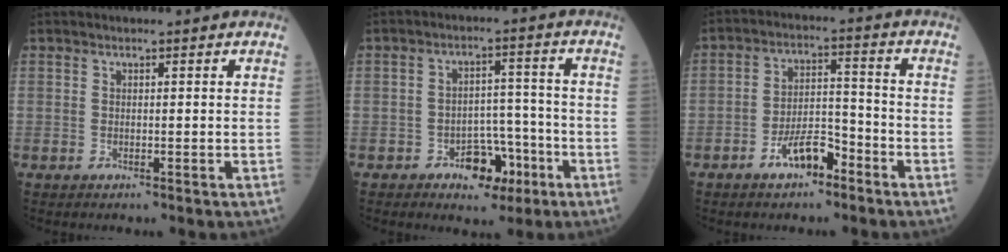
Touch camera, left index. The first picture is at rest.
{"total": 6.6, "force": [-3.7, 3.9, 3.8], "torque": [-0.052, 0.021, -0.055]}
{"total": 6.6, "force": [-4.3, 2.6, 4.3], "torque": [-0.077, 0.012, -0.079]}